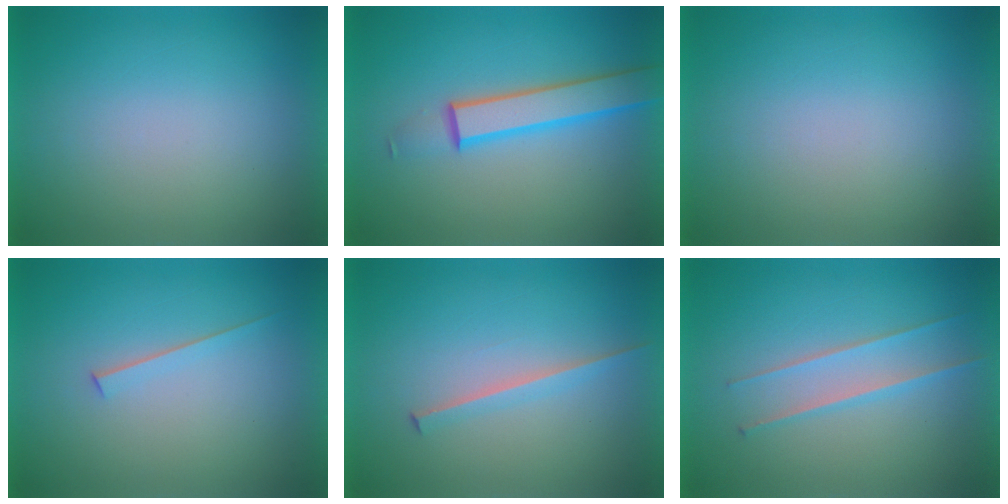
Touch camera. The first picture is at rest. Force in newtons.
{"total": 4.7}
{"total": 0.0}
{"total": 1.6}
{"total": 1.8}
{"total": 2.3}